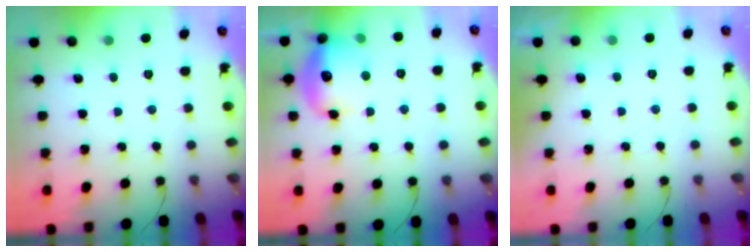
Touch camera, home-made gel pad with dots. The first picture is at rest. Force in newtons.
{"total": 14.5, "press": 14.4, "slide": 1.5}
{"total": 2.8, "press": 2.5, "slide": 1.2}